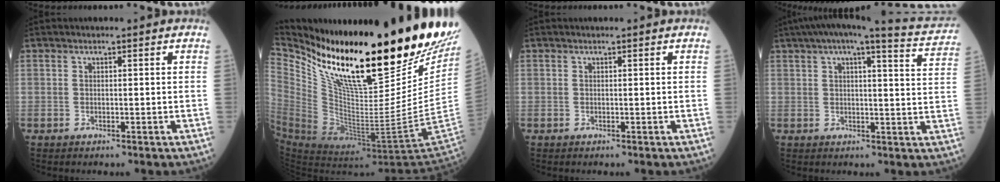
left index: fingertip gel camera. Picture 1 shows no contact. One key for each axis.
{"total": 30.4, "fx": 22.5, "fy": 3.9, "fz": 20.0, "tx": -0.324, "ty": -0.073, "tz": 0.353}
{"total": 0.0}
{"total": 14.2, "fx": 12.5, "fy": 0.9, "fz": 6.7, "tx": -0.099, "ty": -0.002, "tz": 0.144}